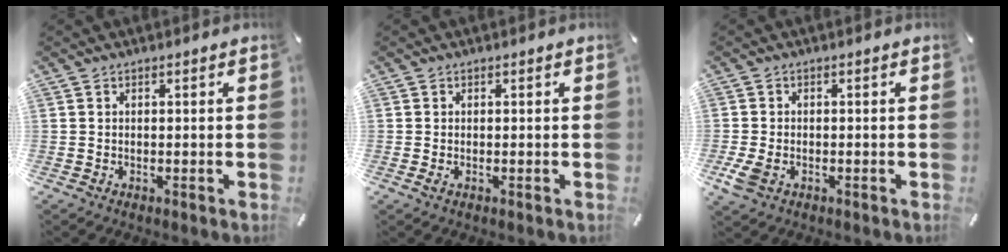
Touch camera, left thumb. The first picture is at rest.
{"total": 0.7, "force": [-0.1, 0.2, 0.6], "torque": [-0.010, -0.001, -0.002]}
{"total": 4.0, "force": [-1.5, 2.7, 2.5], "torque": [-0.075, -0.007, -0.033]}